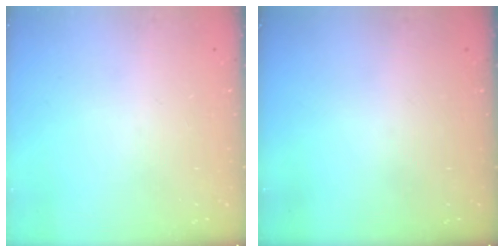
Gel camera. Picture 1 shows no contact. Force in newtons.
{"total": 0.0}